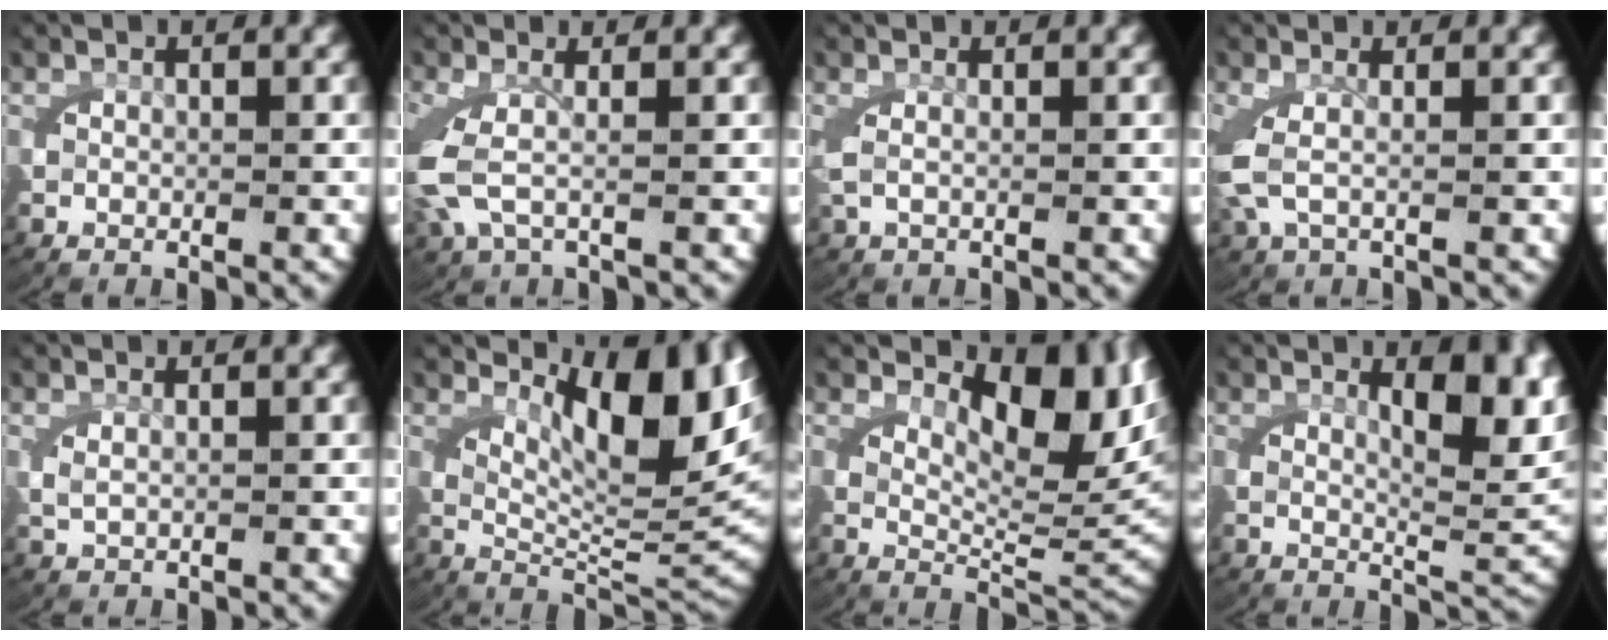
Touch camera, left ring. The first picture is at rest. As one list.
[{"total": 3.4, "force": [-0.1, 1.9, 2.8], "torque": [-0.095, -0.018, 0.009]}, {"total": 1.4, "force": [0.3, 0.4, 1.3], "torque": [-0.043, -0.005, 0.010]}, {"total": 2.6, "force": [0.1, 1.2, 2.3], "torque": [-0.075, -0.012, 0.011]}, {"total": 1.2, "force": [0.6, 0.3, 0.9], "torque": [-0.023, -0.001, 0.017]}, {"total": 11.9, "force": [4.5, 4.6, 10.0], "torque": [-0.126, 0.006, 0.070]}, {"total": 9.3, "force": [3.5, 3.8, 7.7], "torque": [-0.096, -0.008, 0.058]}, {"total": 6.9, "force": [2.9, 1.9, 6.0], "torque": [-0.071, 0.000, 0.043]}]